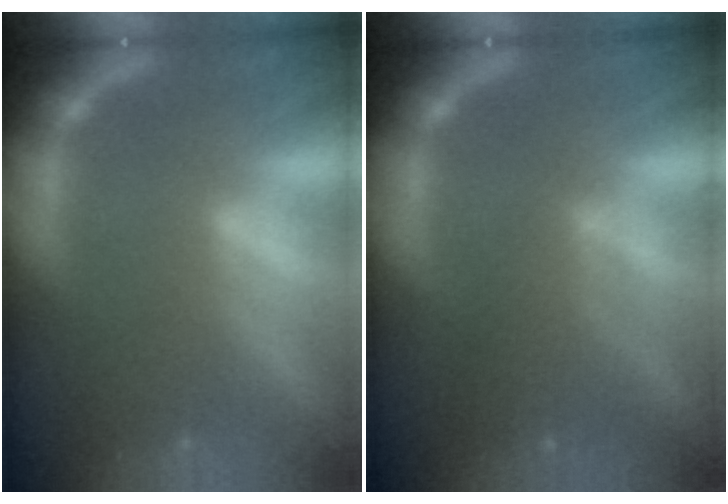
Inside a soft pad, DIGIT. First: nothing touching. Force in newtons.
{"total": 3.6}